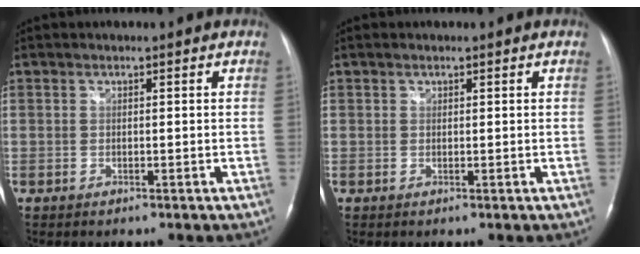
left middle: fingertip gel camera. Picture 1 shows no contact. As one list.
[{"total": 0.7, "force": [0.5, 0.4, 0.2], "torque": [-0.002, 0.003, 0.008]}]